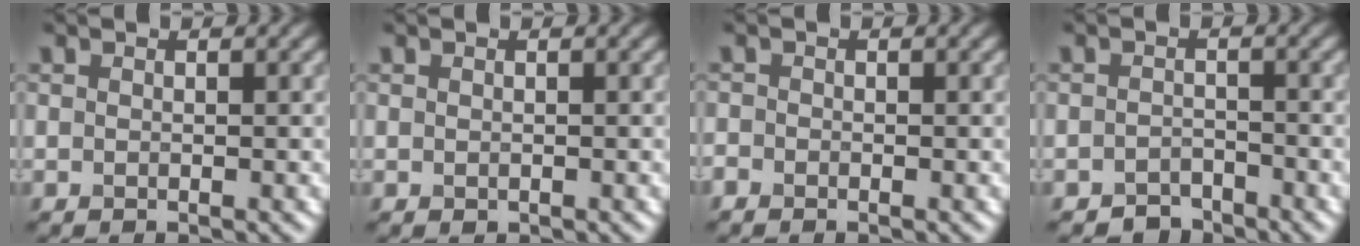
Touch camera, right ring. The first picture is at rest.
{"total": 0.0}
{"total": 0.7, "force": [-0.6, 0.3, 0.1], "torque": [0.002, -0.003, -0.014]}
{"total": 1.9, "force": [-1.7, 0.9, 0.1], "torque": [0.005, 0.006, -0.033]}